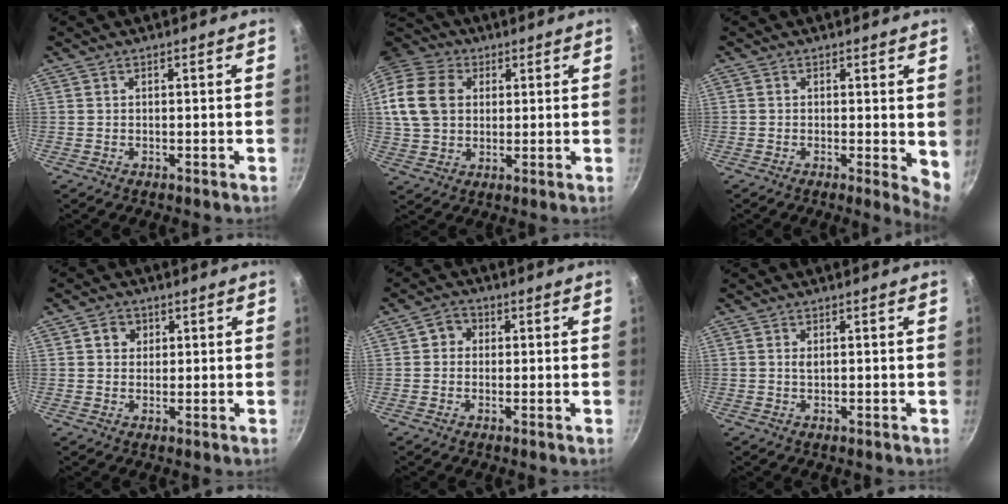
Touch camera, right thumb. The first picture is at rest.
{"total": 22.4, "force": [6.5, 17.5, 12.4], "torque": [-0.278, 0.036, 0.117]}
{"total": 4.4, "force": [0.3, 1.6, 4.1], "torque": [-0.049, -0.011, 0.001]}
{"total": 3.1, "force": [1.0, 2.9, 0.9], "torque": [0.004, 0.001, 0.013]}
{"total": 3.3, "force": [0.4, 3.1, 1.1], "torque": [0.005, 0.004, -0.001]}
{"total": 1.0, "force": [0.2, 0.2, 1.0], "torque": [-0.018, -0.001, 0.002]}